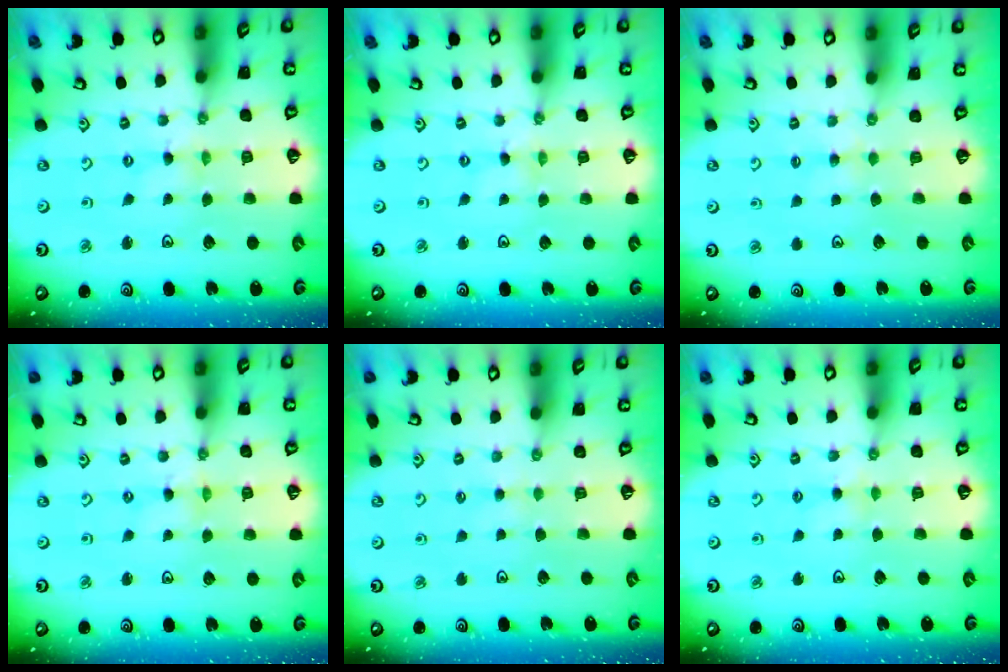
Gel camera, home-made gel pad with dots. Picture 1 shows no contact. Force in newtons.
{"total": 0.0}
{"total": 3.4, "press": 3.4, "slide": 0.5}
{"total": 0.0}
{"total": 1.1, "press": 1.1, "slide": 0.3}
{"total": 2.9, "press": 2.8, "slide": 0.5}